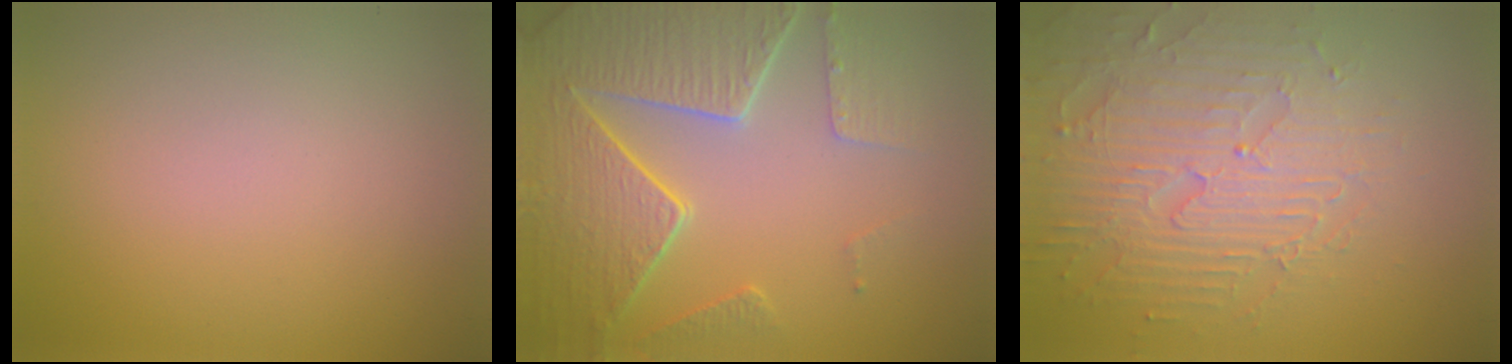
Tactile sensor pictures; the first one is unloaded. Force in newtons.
{"total": 8.1, "press": 6.1, "slide": 5.3}
{"total": 5.8, "press": 5.0, "slide": 2.9}